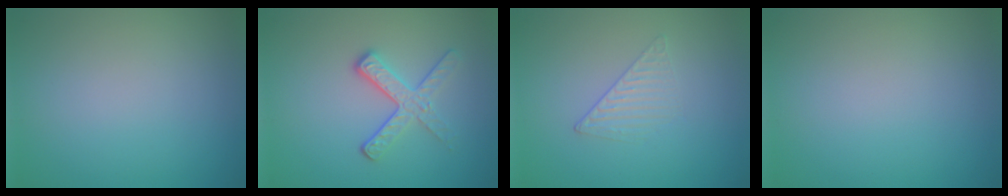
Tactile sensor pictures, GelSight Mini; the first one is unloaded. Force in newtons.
{"total": 3.2, "press": 2.4, "slide": 2.1}
{"total": 1.3, "press": 0.4, "slide": 1.2}
{"total": 0.0}